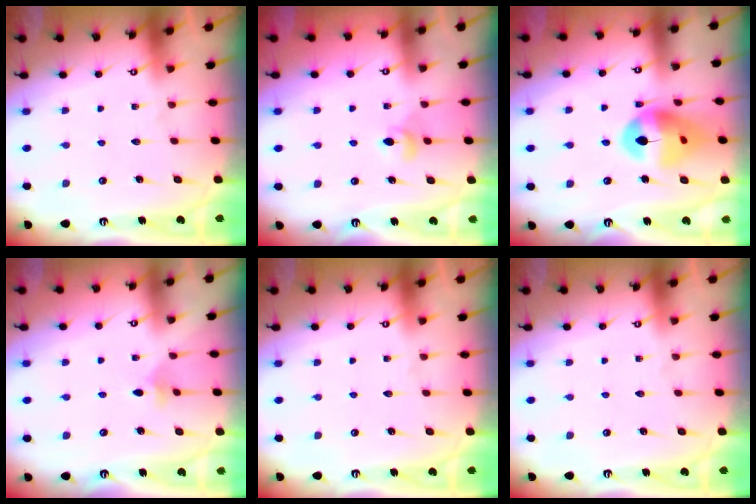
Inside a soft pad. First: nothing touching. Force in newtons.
{"total": 4.9, "press": 4.9, "slide": 0.6}
{"total": 15.7, "press": 15.6, "slide": 1.9}
{"total": 3.7, "press": 3.7, "slide": 0.6}
{"total": 0.0}
{"total": 0.0}